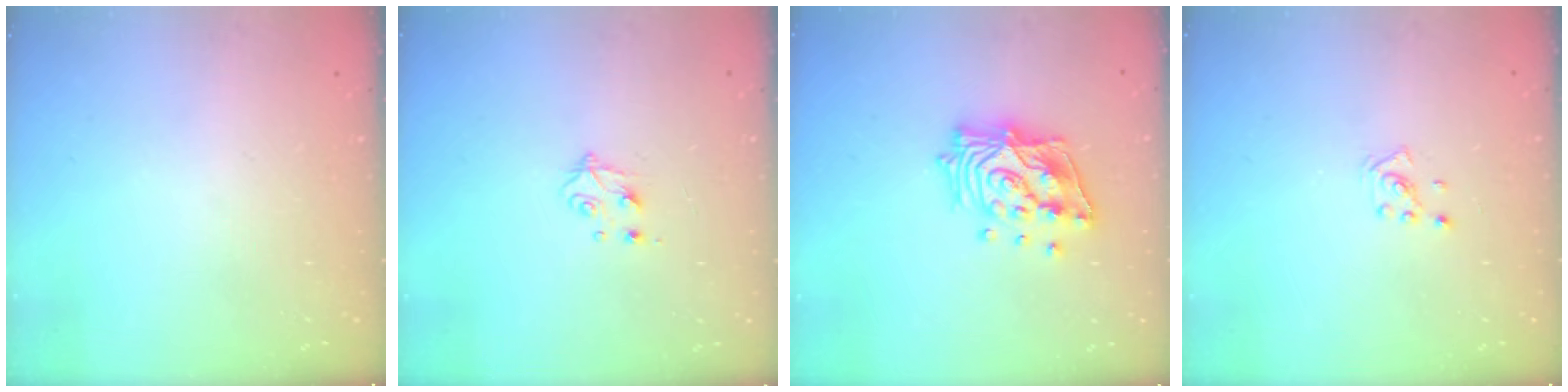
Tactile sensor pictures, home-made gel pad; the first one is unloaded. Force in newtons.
{"total": 4.7, "press": 4.6, "slide": 0.6}
{"total": 16.3, "press": 16.1, "slide": 2.3}
{"total": 2.0, "press": 2.0, "slide": 0.6}